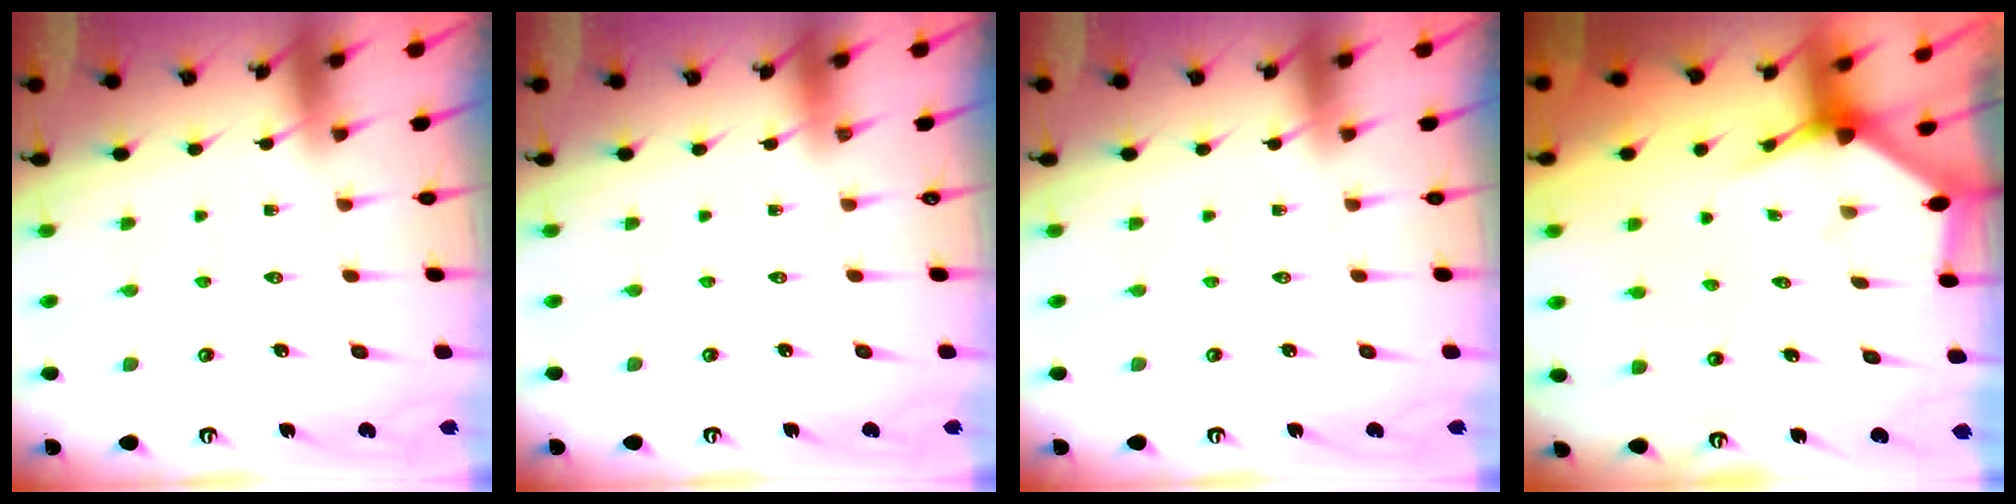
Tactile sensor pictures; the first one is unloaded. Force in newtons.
{"total": 0.0}
{"total": 0.0}
{"total": 3.0, "press": 3.0, "slide": 0.2}